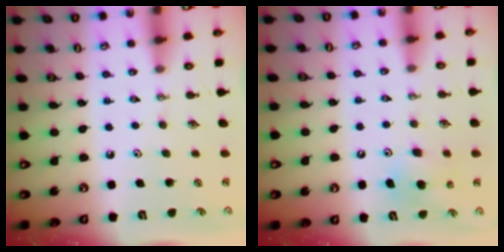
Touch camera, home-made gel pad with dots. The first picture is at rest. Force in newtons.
{"total": 6.2, "press": 5.9, "slide": 1.8}